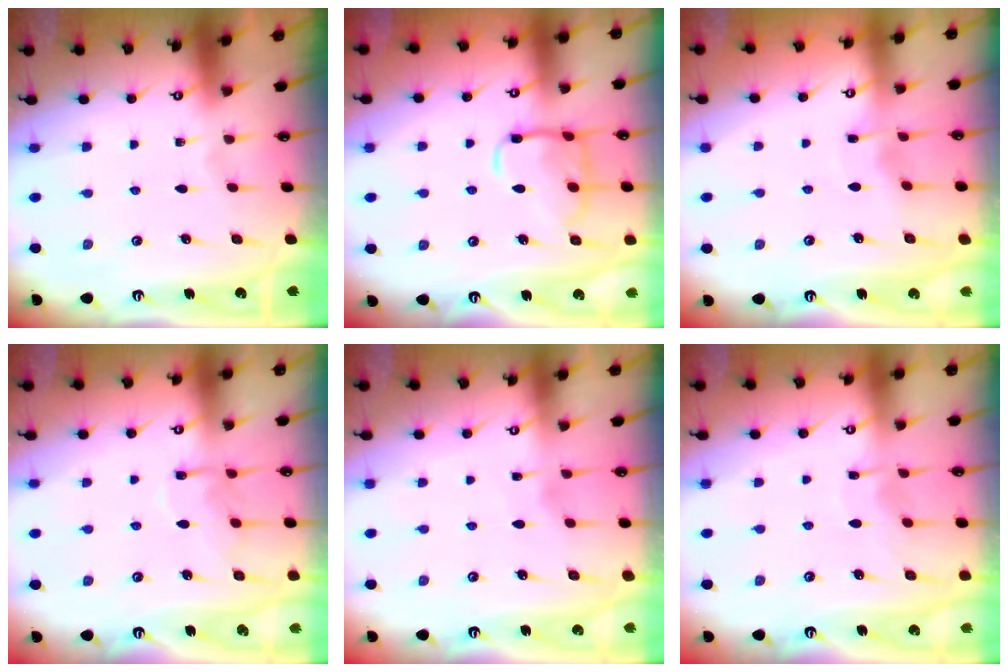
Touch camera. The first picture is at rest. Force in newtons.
{"total": 12.2, "press": 12.2, "slide": 0.9}
{"total": 2.9, "press": 2.9, "slide": 0.2}
{"total": 9.9, "press": 9.8, "slide": 0.8}
{"total": 1.8, "press": 1.8, "slide": 0.3}
{"total": 5.0, "press": 5.0, "slide": 0.4}